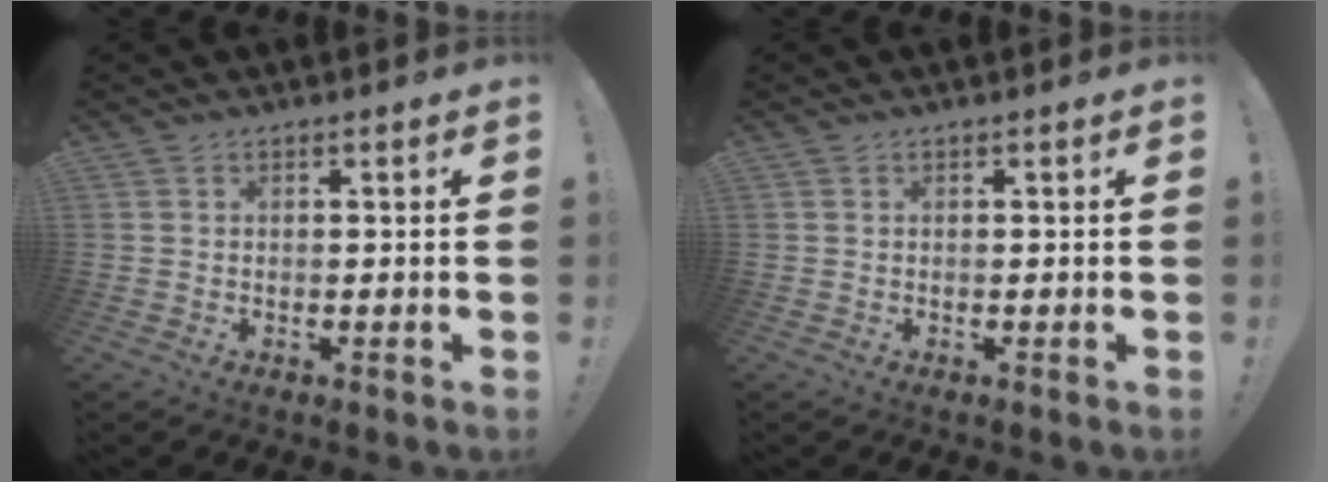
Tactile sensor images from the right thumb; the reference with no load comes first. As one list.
[{"total": 0.0}]